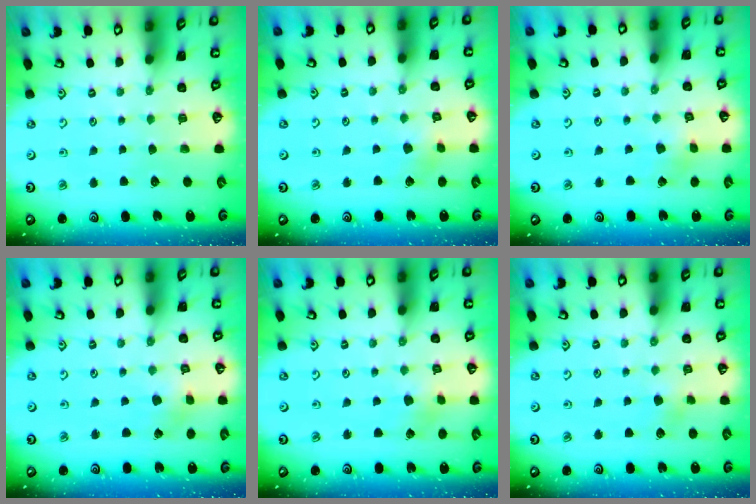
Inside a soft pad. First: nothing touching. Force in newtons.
{"total": 3.1, "press": 3.0, "slide": 0.8}
{"total": 2.1, "press": 2.1, "slide": 0.1}
{"total": 2.2, "press": 2.2, "slide": 0.1}
{"total": 4.2, "press": 4.2, "slide": 0.6}
{"total": 2.8, "press": 2.8, "slide": 0.6}